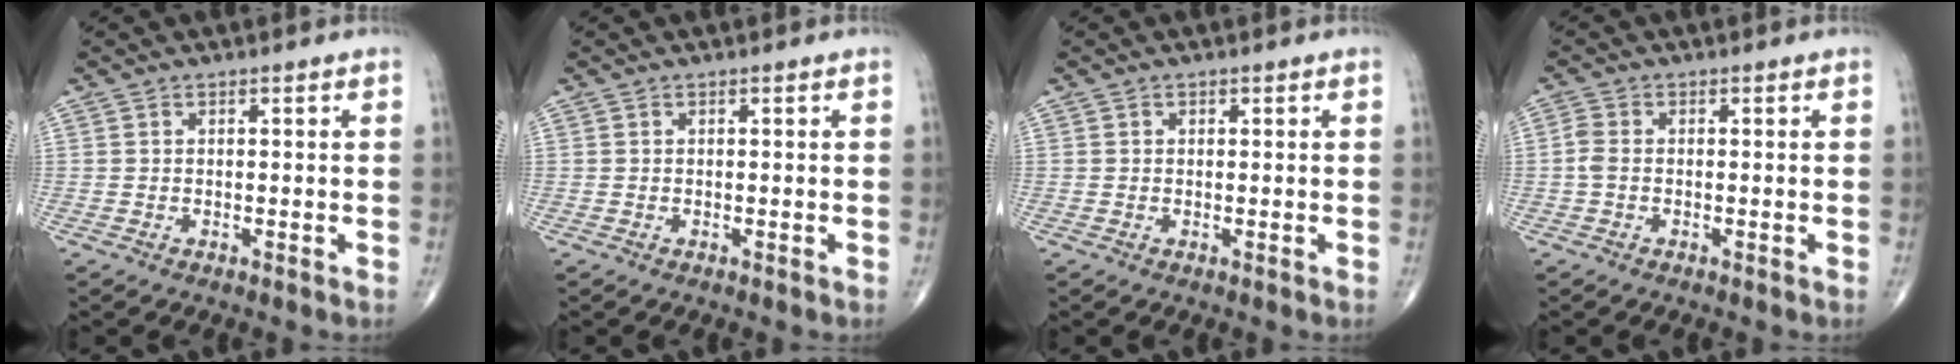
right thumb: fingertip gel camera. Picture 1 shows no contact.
{"total": 0.0}
{"total": 0.0}
{"total": 2.1, "force": [-0.4, 1.3, 1.7], "torque": [-0.041, 0.004, -0.014]}